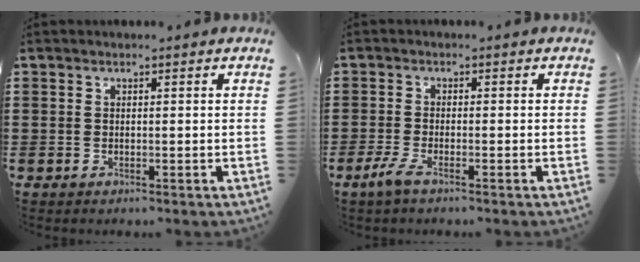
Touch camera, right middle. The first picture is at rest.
{"total": 2.9, "force": [-1.7, 0.5, 2.2], "torque": [-0.058, -0.006, -0.039]}